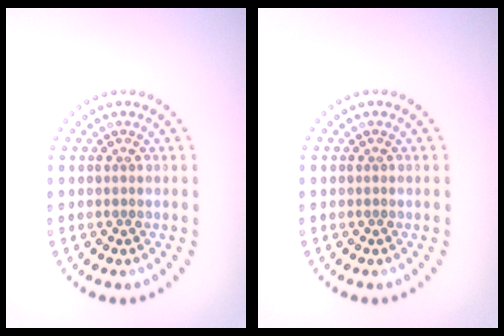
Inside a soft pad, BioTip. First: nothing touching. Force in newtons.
{"total": 0.0}